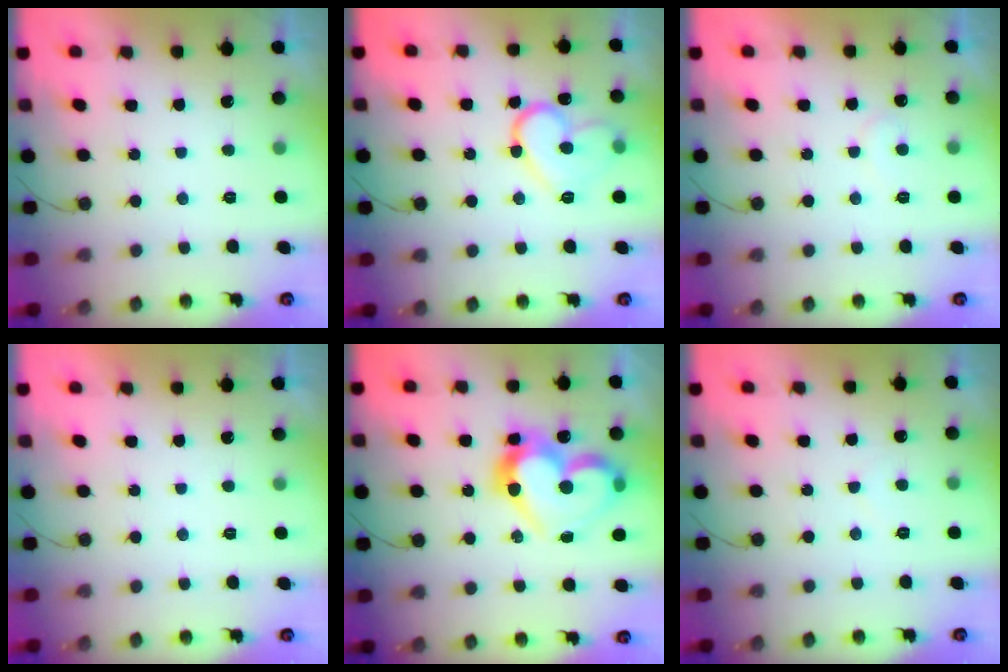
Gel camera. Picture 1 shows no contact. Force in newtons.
{"total": 13.3, "press": 13.2, "slide": 1.3}
{"total": 6.3, "press": 6.3, "slide": 0.5}
{"total": 1.6, "press": 1.6, "slide": 0.0}
{"total": 19.3, "press": 19.1, "slide": 2.5}
{"total": 3.6, "press": 3.6, "slide": 0.3}